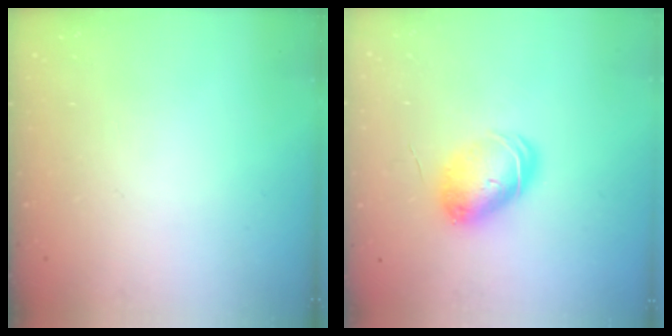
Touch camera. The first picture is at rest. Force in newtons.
{"total": 9.0, "press": 9.0, "slide": 0.7}